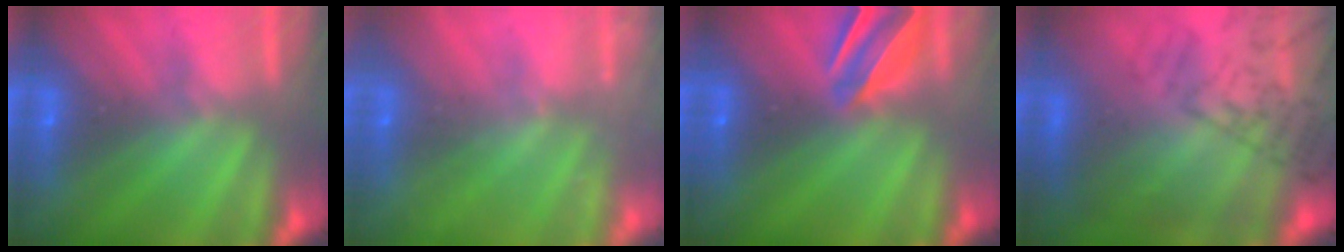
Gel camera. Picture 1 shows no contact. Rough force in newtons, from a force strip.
{"total": 2.4}
{"total": 8.5}
{"total": 8.0}